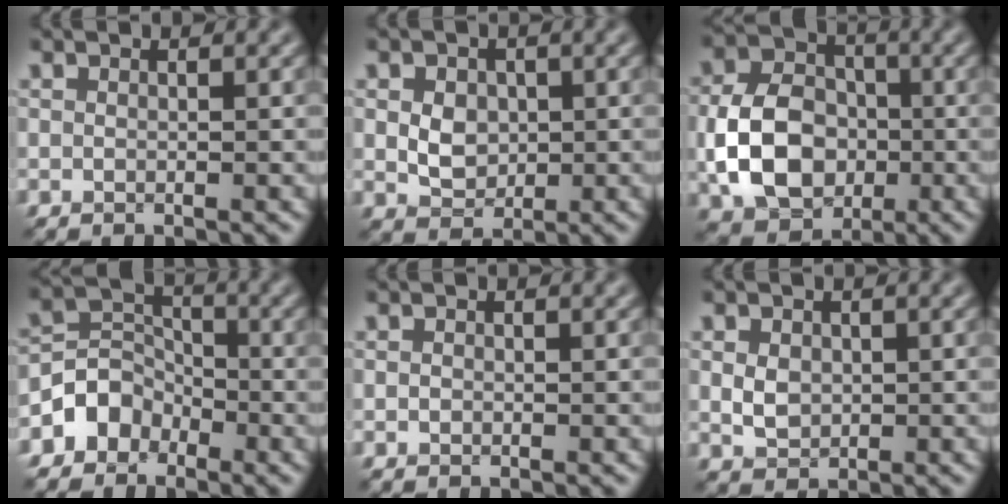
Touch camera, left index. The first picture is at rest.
{"total": 3.1, "force": [0.2, 2.4, 2.0], "torque": [-0.039, 0.001, -0.001]}
{"total": 8.4, "force": [-1.8, 6.2, 5.3], "torque": [-0.107, 0.003, -0.043]}
{"total": 3.5, "force": [-2.2, 2.6, 0.7], "torque": [-0.006, 0.010, -0.049]}
{"total": 0.6, "force": [-0.2, 0.4, 0.3], "torque": [-0.004, -0.002, -0.008]}
{"total": 2.2, "force": [0.0, 1.7, 1.3], "torque": [-0.030, -0.002, -0.001]}